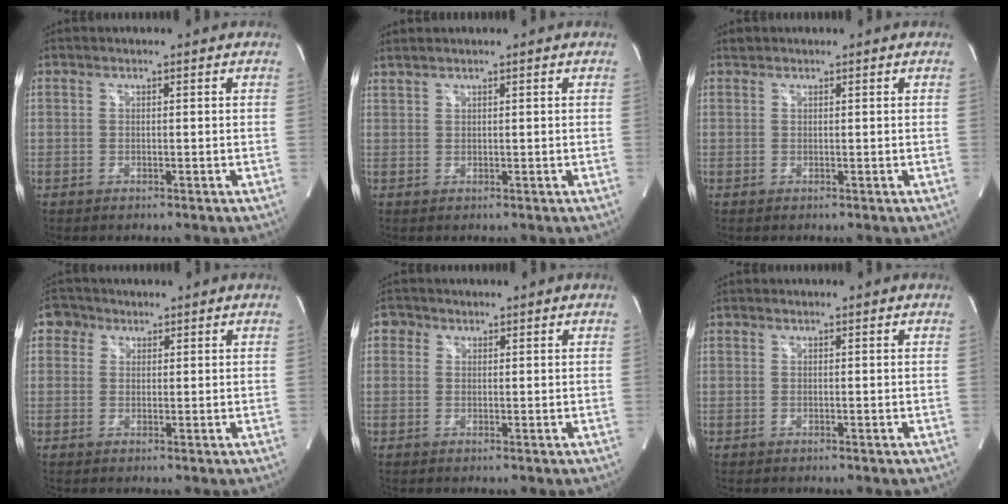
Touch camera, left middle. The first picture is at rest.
{"total": 9.6, "force": [8.3, -1.1, 4.6], "torque": [-0.111, 0.001, 0.182]}
{"total": 0.6, "force": [0.6, 0.2, 0.0], "torque": [-0.006, 0.006, 0.011]}
{"total": 2.9, "force": [1.4, 2.6, 0.5], "torque": [-0.008, 0.010, 0.019]}
{"total": 1.9, "force": [0.7, 1.7, 0.4], "torque": [0.002, 0.008, 0.007]}
{"total": 0.0}